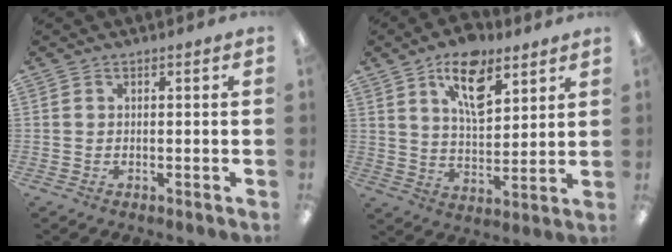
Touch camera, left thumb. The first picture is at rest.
{"total": 13.4, "force": [8.1, 6.4, 8.5], "torque": [-0.126, -0.031, 0.140]}